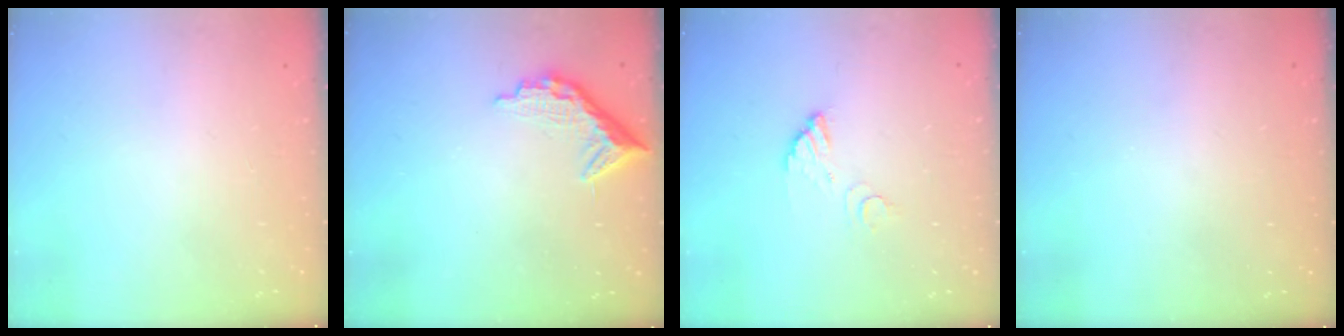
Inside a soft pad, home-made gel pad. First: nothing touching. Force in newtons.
{"total": 9.9, "press": 9.9, "slide": 0.7}
{"total": 4.6, "press": 4.5, "slide": 0.2}
{"total": 2.9, "press": 2.8, "slide": 0.9}